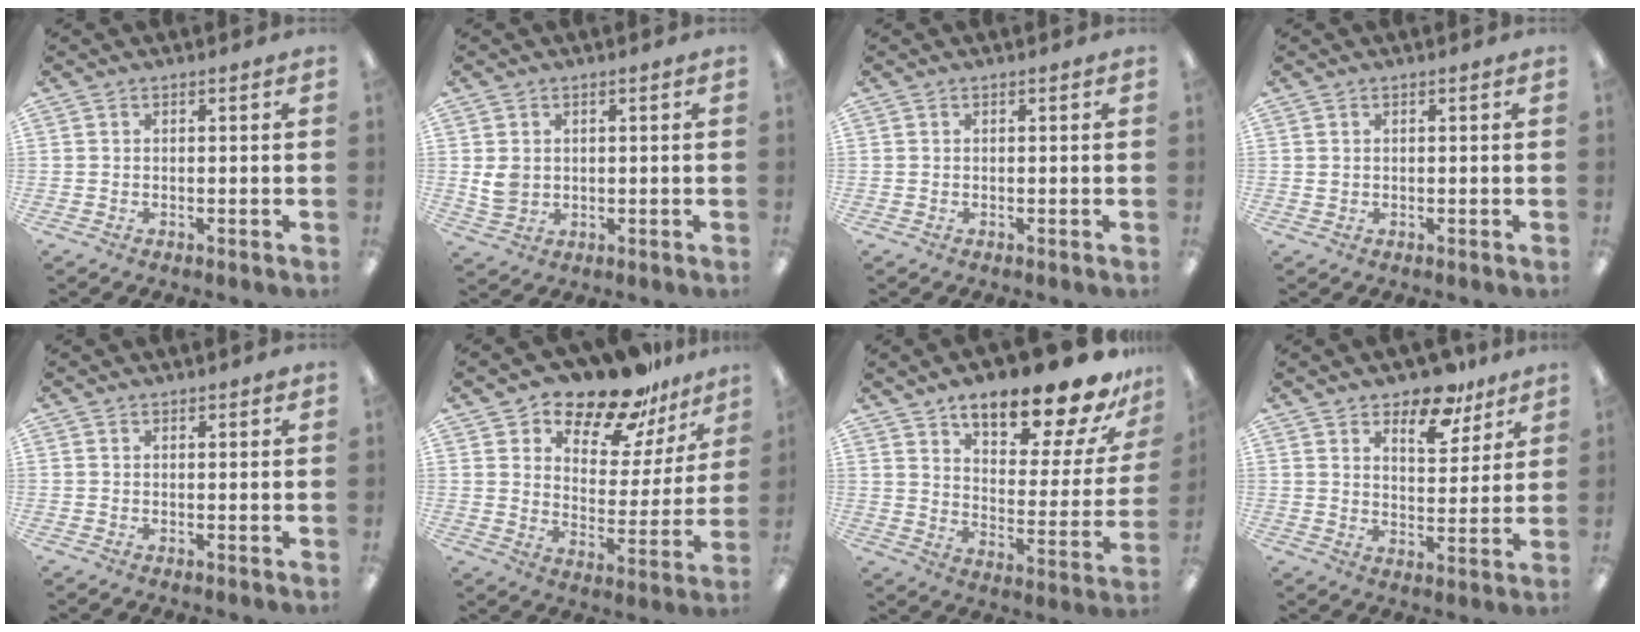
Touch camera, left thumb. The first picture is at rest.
{"total": 4.6, "force": [0.8, 3.8, 2.4], "torque": [-0.045, 0.002, 0.015]}
{"total": 0.0}
{"total": 0.8, "force": [0.4, 0.7, 0.2], "torque": [-0.006, 0.003, 0.008]}
{"total": 0.9, "force": [0.8, 0.3, 0.2], "torque": [0.004, -0.002, 0.013]}
{"total": 17.7, "force": [14.9, 6.9, 6.6], "torque": [-0.108, -0.112, 0.260]}
{"total": 21.7, "force": [16.5, 6.6, 12.5], "torque": [-0.167, -0.108, 0.266]}
{"total": 9.9, "force": [8.0, 4.2, 4.1], "torque": [-0.040, -0.052, 0.137]}